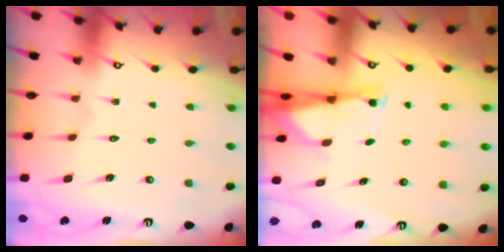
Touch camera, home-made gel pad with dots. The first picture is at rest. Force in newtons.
{"total": 2.9, "press": 2.8, "slide": 0.5}